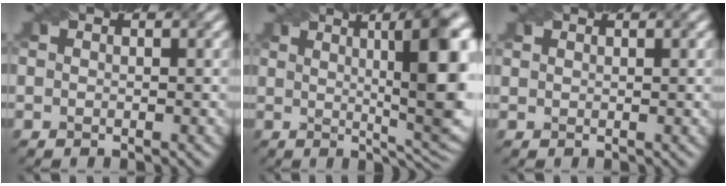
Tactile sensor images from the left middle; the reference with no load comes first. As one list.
[{"total": 11.9, "force": [2.8, 2.7, 11.3], "torque": [-0.128, 0.003, 0.047]}, {"total": 1.0, "force": [0.9, 0.2, 0.3], "torque": [-0.010, 0.000, 0.015]}]